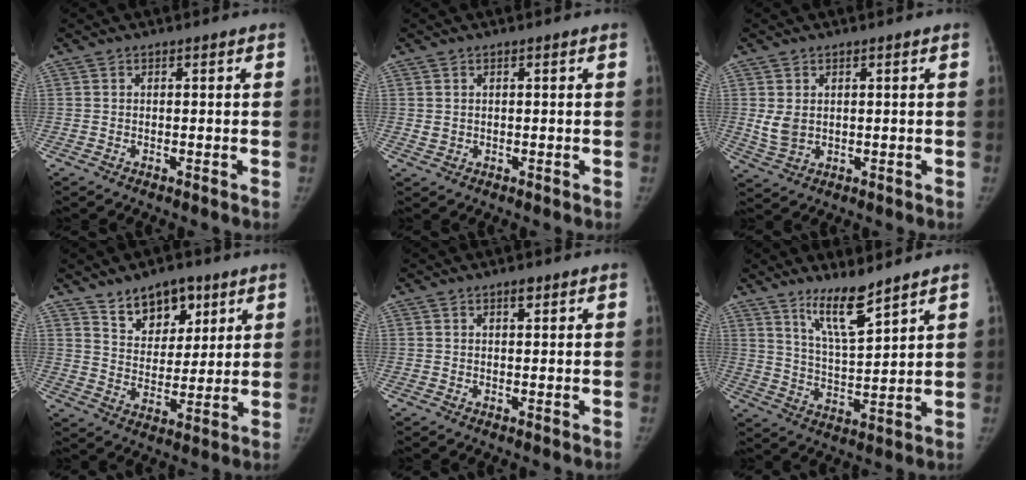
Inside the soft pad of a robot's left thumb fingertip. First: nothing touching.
{"total": 1.2, "force": [0.3, 1.1, 0.5], "torque": [-0.004, -0.002, 0.010]}
{"total": 4.2, "force": [0.8, 3.1, 2.7], "torque": [-0.048, -0.010, 0.027]}
{"total": 11.1, "force": [7.1, 6.5, 5.6], "torque": [-0.048, -0.044, 0.122]}
{"total": 1.5, "force": [1.0, 0.6, 1.0], "torque": [-0.010, -0.004, 0.014]}
{"total": 9.1, "force": [6.9, 1.4, 5.8], "torque": [-0.099, -0.061, 0.136]}